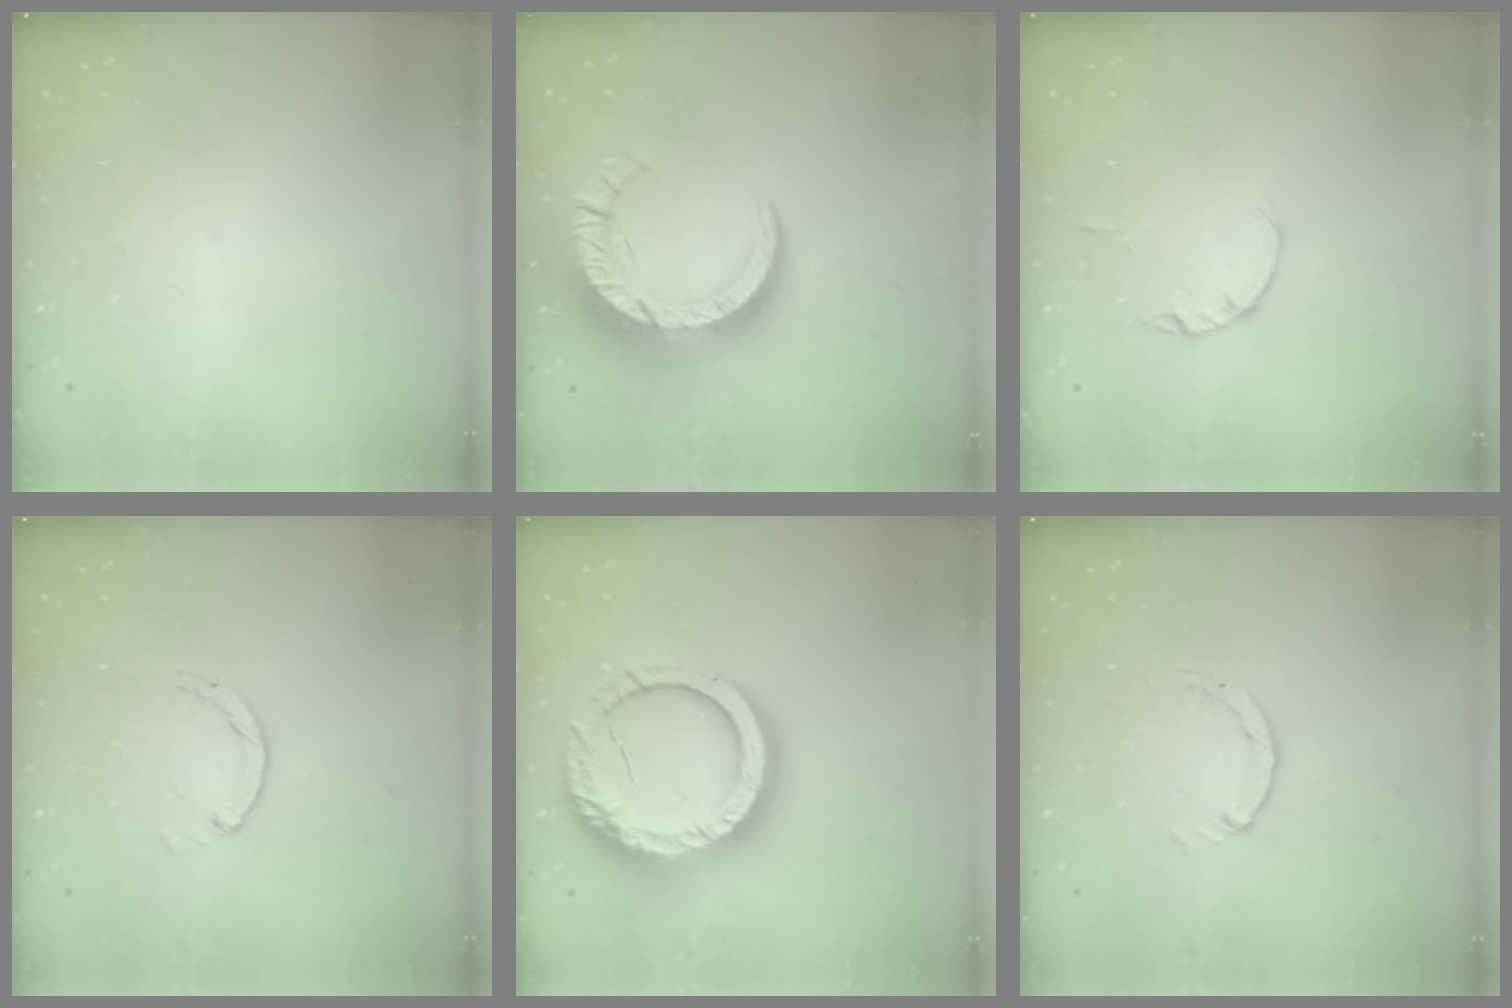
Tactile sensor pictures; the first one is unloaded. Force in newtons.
{"total": 15.2, "press": 15.1, "slide": 1.6}
{"total": 1.0, "press": 1.0, "slide": 0.2}
{"total": 0.7, "press": 0.7, "slide": 0.2}
{"total": 20.9, "press": 20.8, "slide": 2.6}
{"total": 1.1, "press": 1.1, "slide": 0.2}